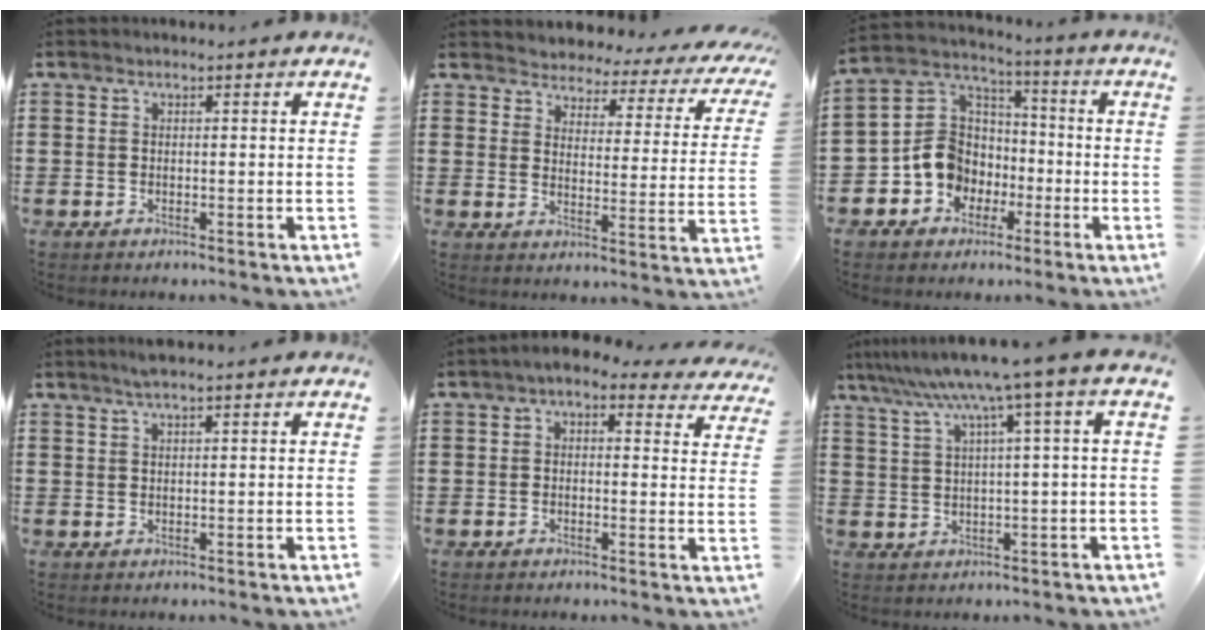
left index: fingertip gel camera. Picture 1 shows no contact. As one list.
[{"total": 3.0, "force": [2.9, 0.9, 0.2], "torque": [-0.026, -0.023, 0.041]}, {"total": 9.1, "force": [-3.0, 8.1, 2.8], "torque": [-0.107, 0.010, -0.063]}, {"total": 1.7, "force": [1.2, -0.1, 1.1], "torque": [-0.023, 0.001, 0.023]}, {"total": 2.0, "force": [0.8, 0.9, 1.6], "torque": [-0.035, -0.001, 0.011]}, {"total": 6.7, "force": [2.8, -0.5, 6.1], "torque": [-0.124, -0.018, 0.042]}]